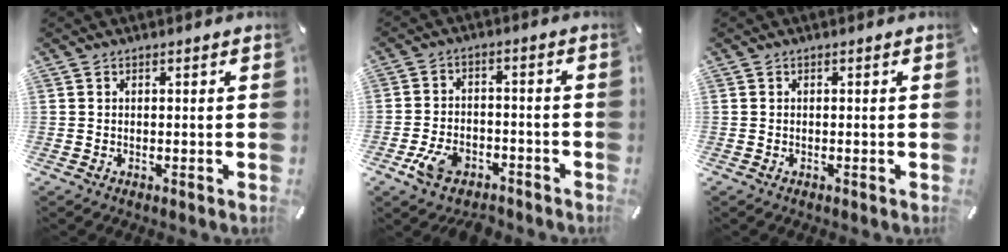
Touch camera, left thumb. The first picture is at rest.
{"total": 7.1, "force": [-4.5, 4.2, 3.5], "torque": [-0.077, 0.020, -0.085]}
{"total": 0.0}